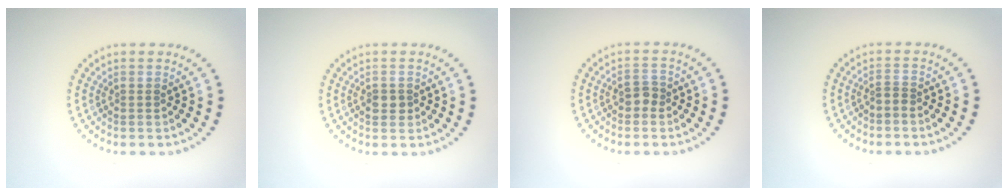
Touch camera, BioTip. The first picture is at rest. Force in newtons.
{"total": 1.5, "press": 1.4, "slide": 0.5}
{"total": 1.5, "press": 1.4, "slide": 0.5}
{"total": 0.7, "press": 0.5, "slide": 0.6}